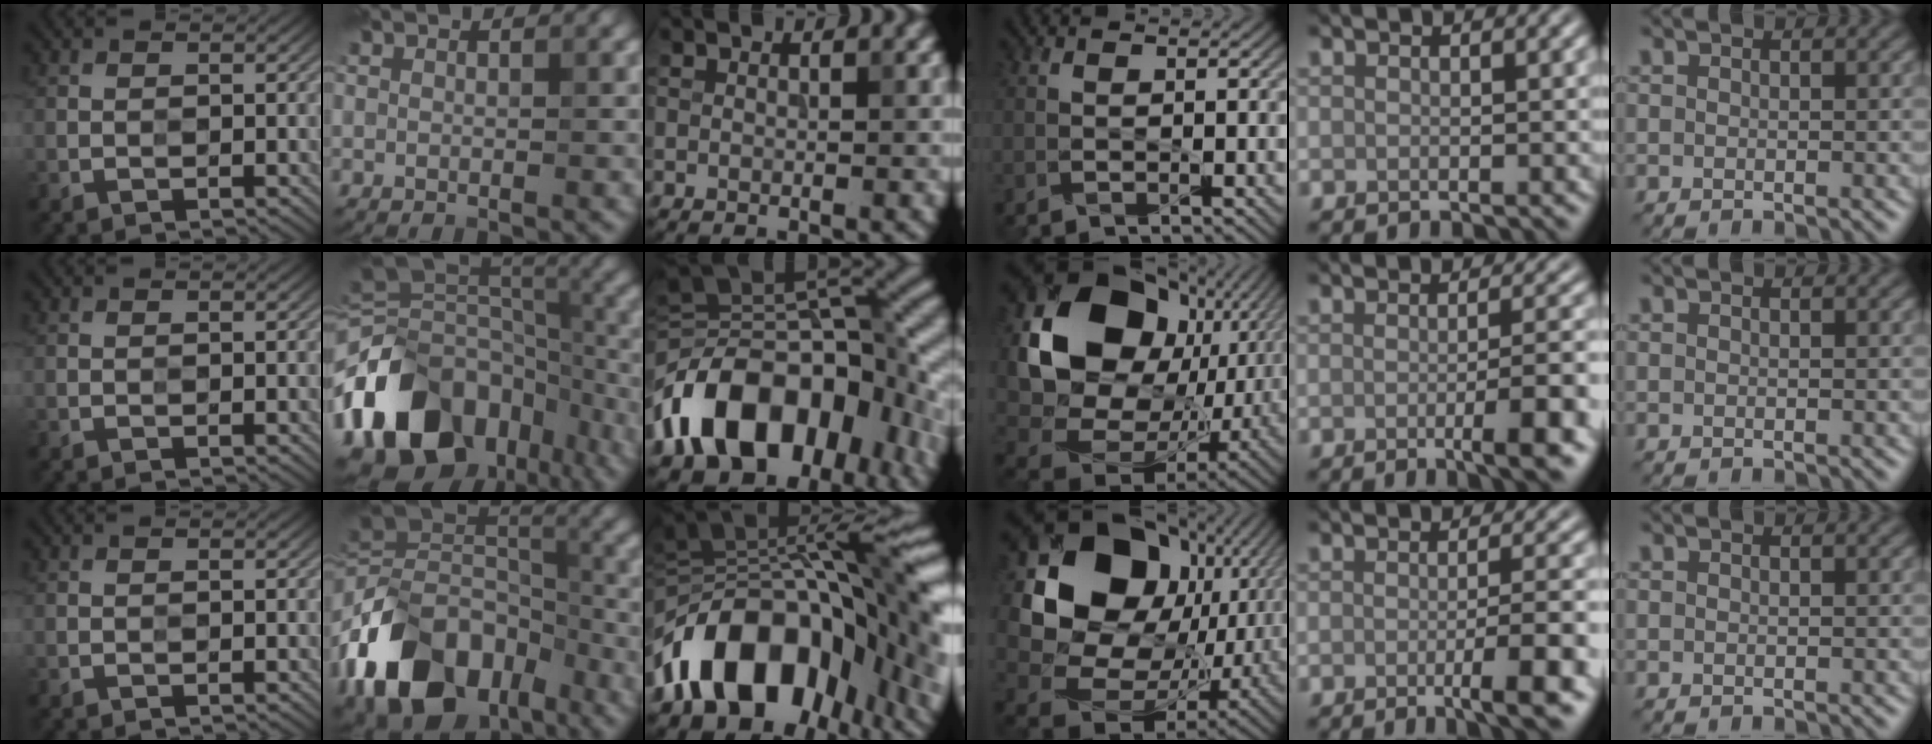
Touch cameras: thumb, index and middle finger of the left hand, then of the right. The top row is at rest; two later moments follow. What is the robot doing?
{"motion": "wipe", "object": "mirror"}